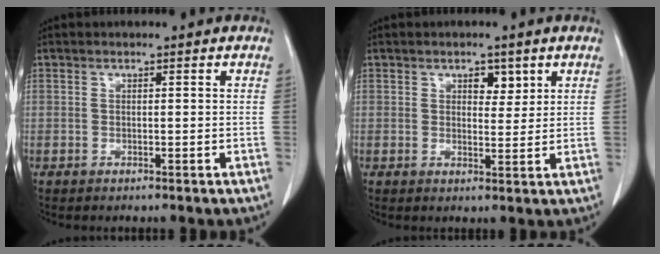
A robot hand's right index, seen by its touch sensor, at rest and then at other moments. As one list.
[{"total": 2.9, "force": [1.6, 1.6, 1.8], "torque": [-0.021, -0.001, 0.024]}]